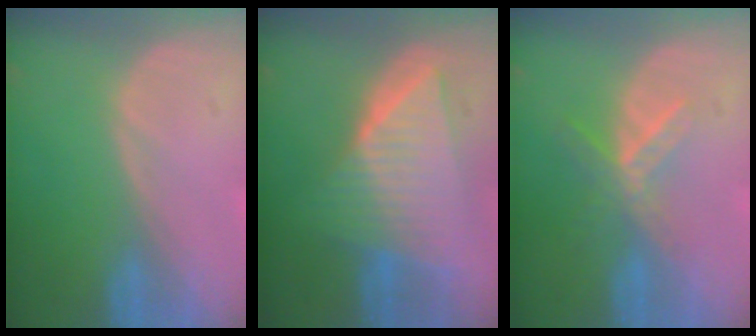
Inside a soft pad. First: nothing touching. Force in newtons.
{"total": 9.6, "press": 9.6, "slide": 0.8}
{"total": 5.8, "press": 5.0, "slide": 2.9}